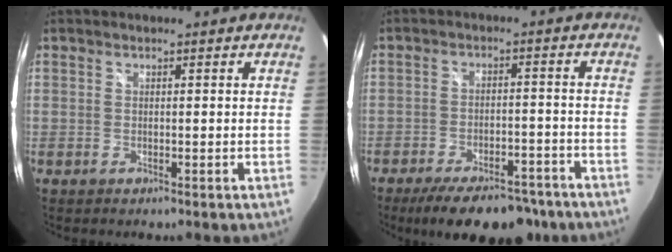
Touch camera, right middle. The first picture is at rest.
{"total": 14.9, "force": [-11.5, 5.6, 7.5], "torque": [-0.144, -0.016, -0.158]}